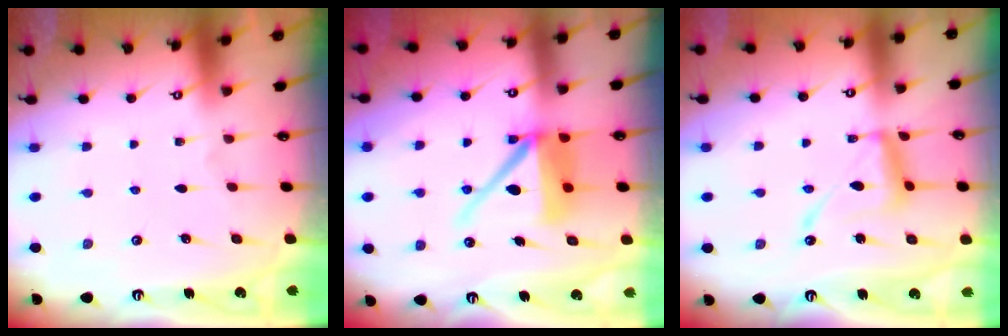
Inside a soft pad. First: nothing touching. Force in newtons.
{"total": 11.5, "press": 11.4, "slide": 1.5}
{"total": 13.2, "press": 13.1, "slide": 1.1}